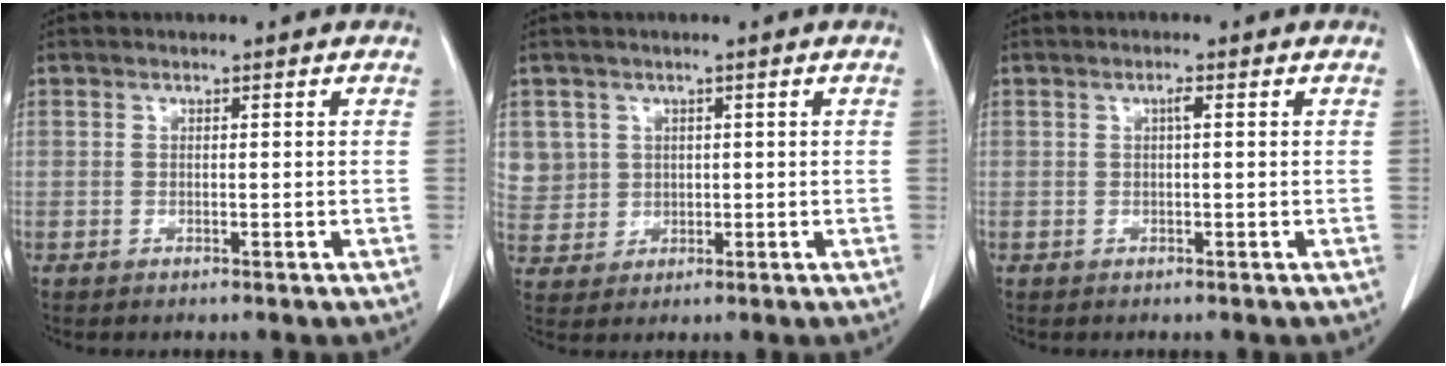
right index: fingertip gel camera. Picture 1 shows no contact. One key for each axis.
{"total": 6.5, "fx": 2.1, "fy": 6.2, "fz": 0.3, "tx": -0.013, "ty": 0.015, "tz": 0.058}
{"total": 1.0, "fx": 0.2, "fy": 0.1, "fz": 1.0, "tx": -0.019, "ty": 0.003, "tz": 0.003}